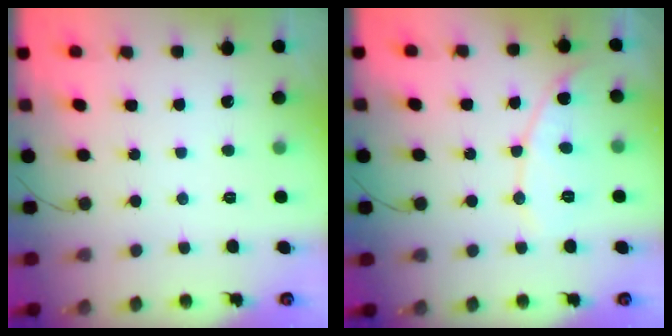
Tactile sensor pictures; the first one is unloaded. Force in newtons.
{"total": 8.3, "press": 8.3, "slide": 0.3}